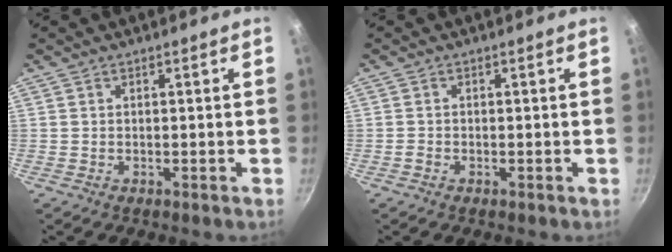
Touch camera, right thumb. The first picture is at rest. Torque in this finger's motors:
{"motor_torque": [0.63, -0.01, -0.03, -0.34, 0.00]}